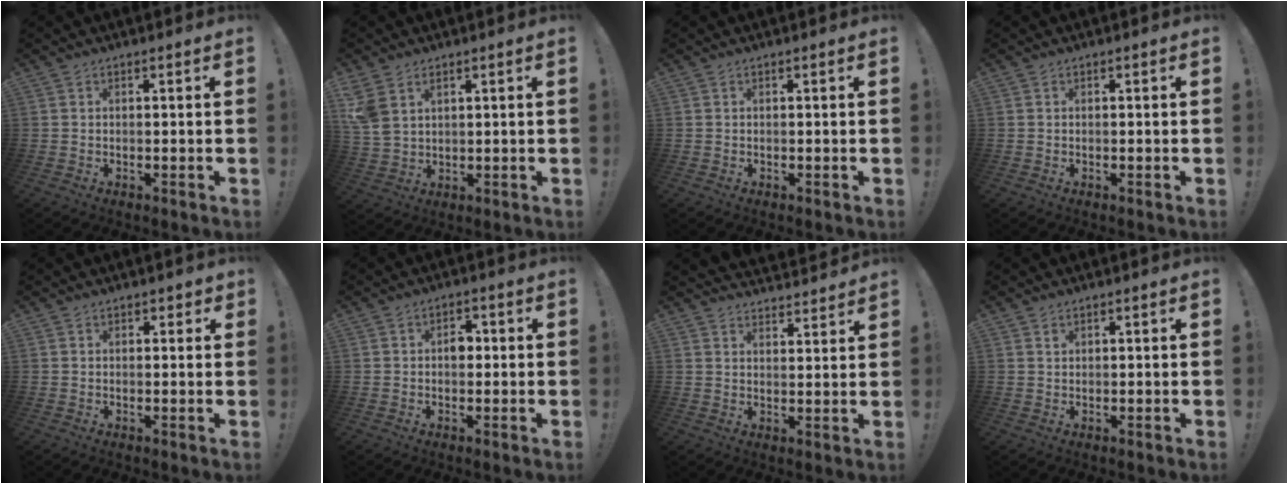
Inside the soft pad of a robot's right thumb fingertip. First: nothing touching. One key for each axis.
{"total": 6.0, "fx": 3.1, "fy": 4.0, "fz": 3.3, "tx": -0.059, "ty": -0.016, "tz": 0.062}
{"total": 0.0}
{"total": 0.0}
{"total": 1.2, "fx": 0.6, "fy": 0.9, "fz": 0.3, "tx": 0.005, "ty": -0.004, "tz": 0.010}
{"total": 4.0, "fx": -0.2, "fy": 2.9, "fz": 2.7, "tx": -0.030, "ty": 0.006, "tz": -0.009}
{"total": 3.7, "fx": 3.4, "fy": 1.2, "fz": 0.8, "tx": -0.004, "ty": -0.029, "tz": 0.059}
{"total": 0.7, "fx": 0.5, "fy": 0.5, "fz": 0.2, "tx": 0.002, "ty": -0.003, "tz": 0.008}